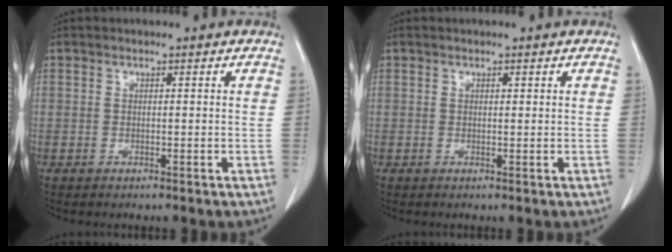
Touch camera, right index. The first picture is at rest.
{"total": 0.0}